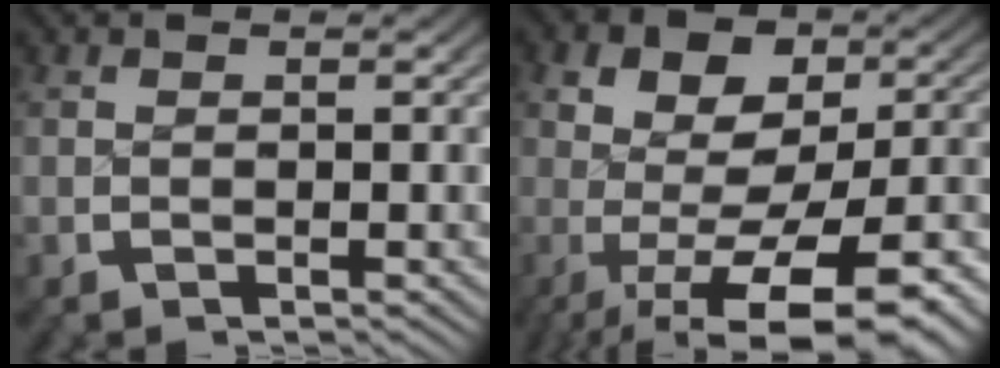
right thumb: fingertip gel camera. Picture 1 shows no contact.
{"total": 12.0, "force": [-2.9, 6.9, 9.4], "torque": [-0.161, -0.049, -0.022]}